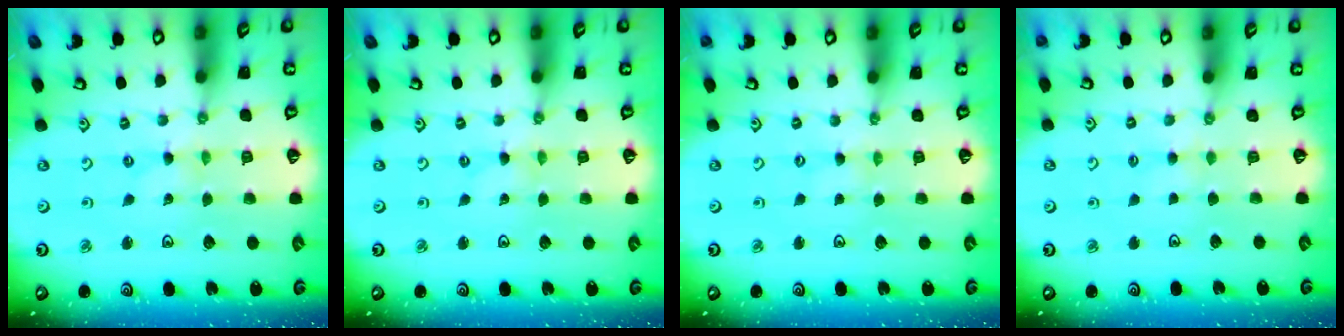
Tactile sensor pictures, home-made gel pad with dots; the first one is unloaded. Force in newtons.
{"total": 0.0}
{"total": 0.0}
{"total": 2.4, "press": 2.4, "slide": 0.5}